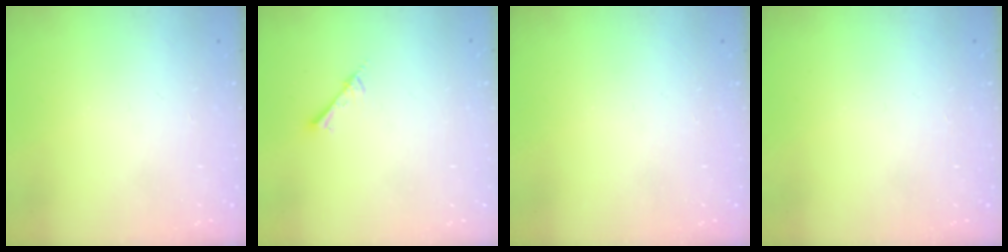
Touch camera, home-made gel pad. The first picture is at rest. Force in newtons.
{"total": 1.5, "press": 1.4, "slide": 0.2}
{"total": 0.0}
{"total": 0.0}